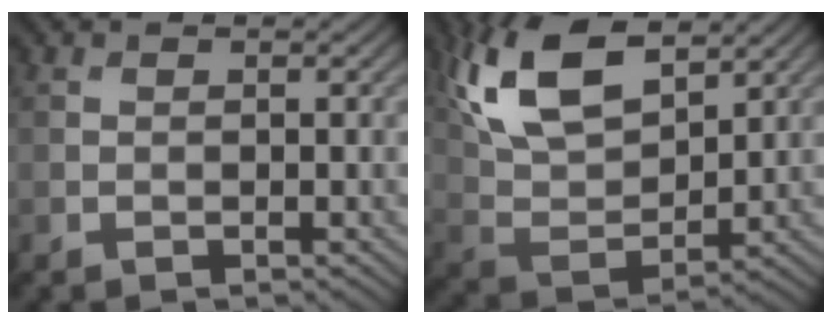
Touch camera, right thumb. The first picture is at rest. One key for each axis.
{"total": 13.6, "fx": 7.5, "fy": 6.3, "fz": 9.5, "tx": -0.215, "ty": 0.017, "tz": 0.138}